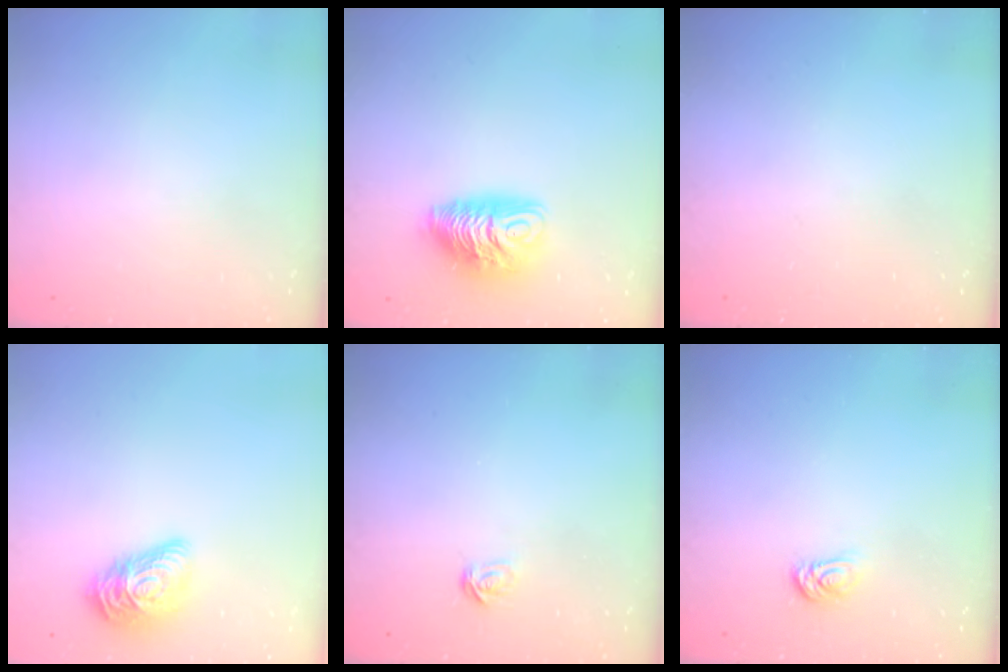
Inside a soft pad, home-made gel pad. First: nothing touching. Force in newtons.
{"total": 10.2, "press": 10.2, "slide": 0.9}
{"total": 0.0}
{"total": 14.0, "press": 14.0, "slide": 0.4}
{"total": 2.1, "press": 2.1, "slide": 0.1}
{"total": 3.2, "press": 3.2, "slide": 0.5}